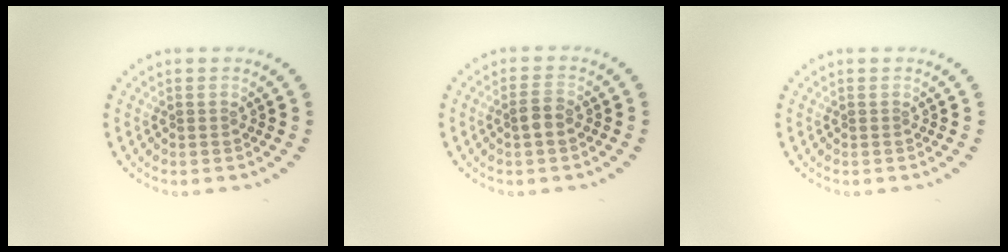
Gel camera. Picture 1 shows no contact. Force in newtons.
{"total": 1.6, "press": 1.5, "slide": 0.5}
{"total": 0.0}